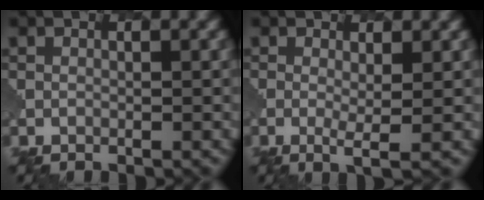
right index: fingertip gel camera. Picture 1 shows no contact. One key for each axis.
{"total": 1.8, "fx": 0.2, "fy": 0.1, "fz": 1.8, "tx": -0.039, "ty": -0.010, "tz": 0.005}